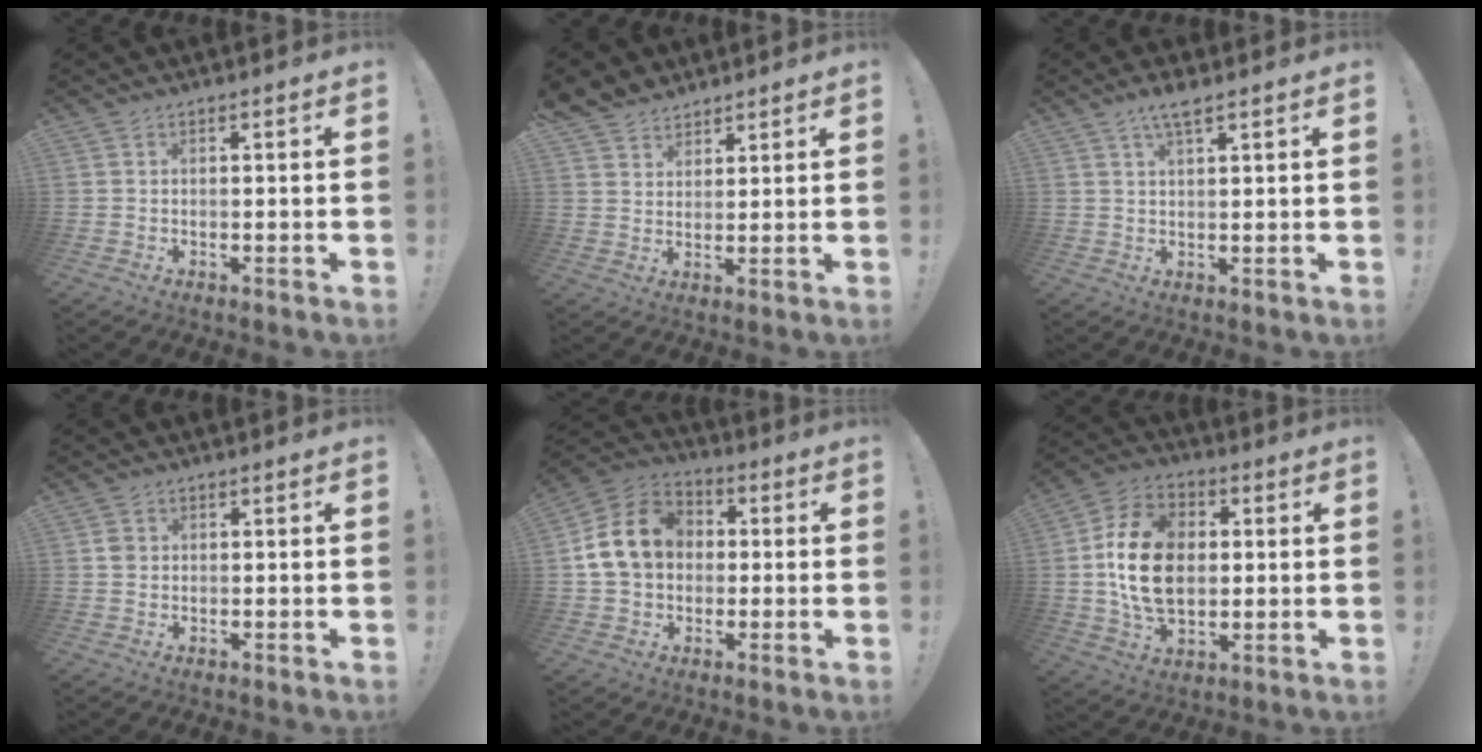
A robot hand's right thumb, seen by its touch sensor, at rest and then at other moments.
{"total": 5.8, "force": [4.7, 3.4, 0.4], "torque": [-0.013, -0.033, 0.093]}
{"total": 4.7, "force": [3.2, 0.8, 3.3], "torque": [-0.054, -0.013, 0.052]}
{"total": 1.6, "force": [0.0, 1.5, 0.5], "torque": [0.008, -0.002, -0.002]}
{"total": 15.6, "force": [2.2, 12.6, 8.8], "torque": [-0.141, 0.013, 0.050]}
{"total": 19.0, "force": [0.9, 13.6, 13.2], "torque": [-0.224, 0.003, 0.019]}